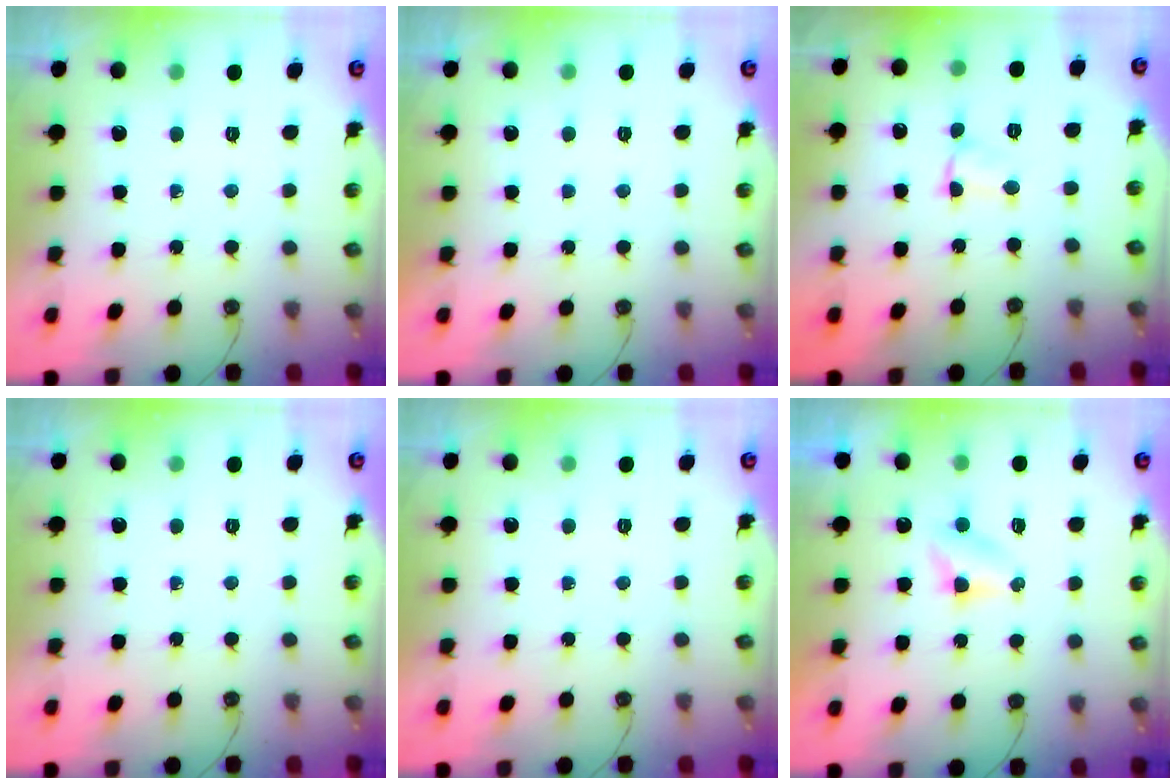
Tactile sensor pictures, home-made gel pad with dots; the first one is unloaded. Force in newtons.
{"total": 0.0}
{"total": 3.0, "press": 1.3, "slide": 2.7}
{"total": 0.0}
{"total": 0.0}
{"total": 3.7, "press": 3.7, "slide": 0.6}